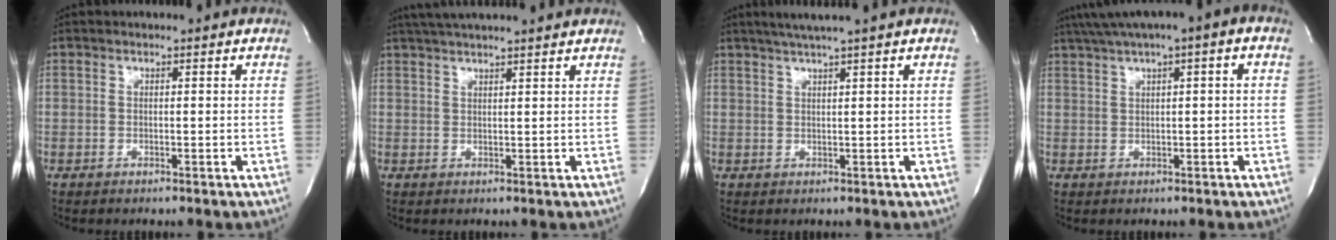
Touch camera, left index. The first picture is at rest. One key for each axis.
{"total": 10.8, "fx": 9.6, "fy": 0.2, "fz": 4.9, "tx": -0.084, "ty": 0.033, "tz": 0.134}
{"total": 4.4, "fx": 3.3, "fy": -1.1, "fz": 2.6, "tx": -0.045, "ty": 0.005, "tz": 0.060}
{"total": 7.5, "fx": 3.8, "fy": 0.7, "fz": 6.5, "tx": -0.115, "ty": 0.039, "tz": 0.062}